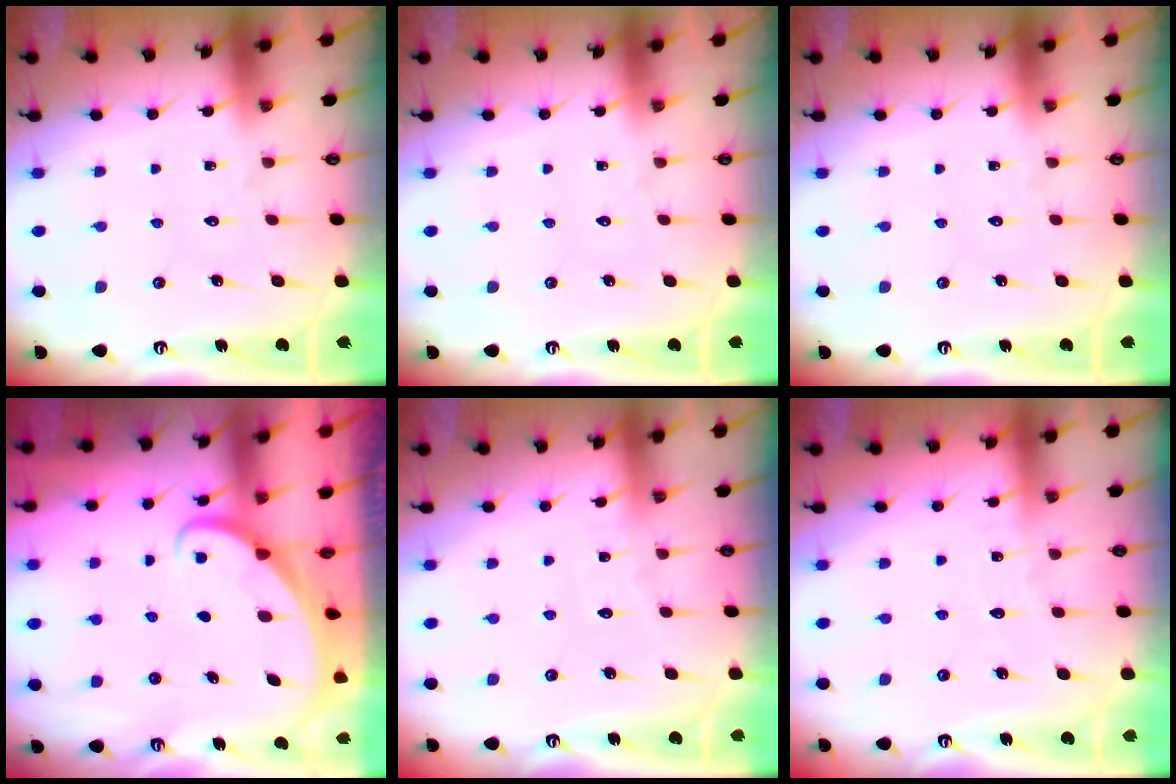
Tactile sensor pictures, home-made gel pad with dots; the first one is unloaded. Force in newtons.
{"total": 0.0}
{"total": 0.0}
{"total": 1.8, "press": 1.8, "slide": 0.0}
{"total": 2.2, "press": 2.1, "slide": 0.3}
{"total": 1.9, "press": 1.9, "slide": 0.2}